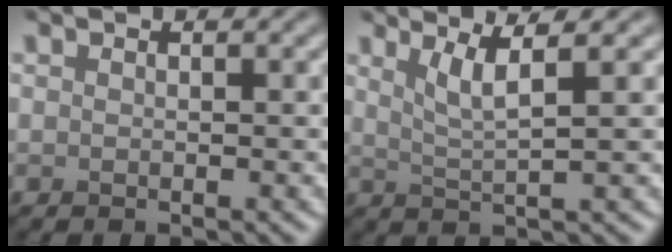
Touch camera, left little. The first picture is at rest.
{"total": 3.1, "force": [1.5, 0.5, 2.7], "torque": [-0.045, -0.002, 0.033]}